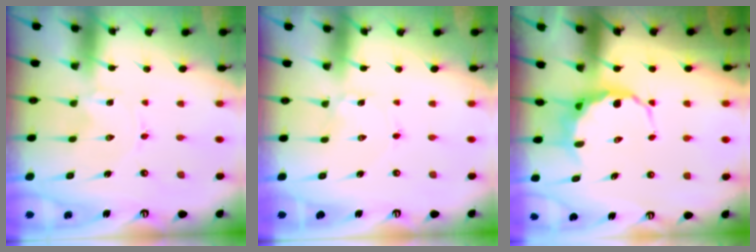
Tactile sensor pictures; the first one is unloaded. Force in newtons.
{"total": 1.6, "press": 1.6, "slide": 0.2}
{"total": 7.8, "press": 7.6, "slide": 1.8}